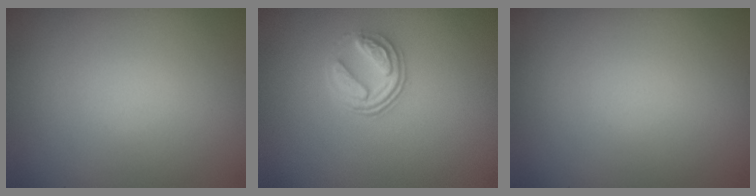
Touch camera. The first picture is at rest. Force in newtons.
{"total": 2.5, "press": 1.9, "slide": 1.6}
{"total": 0.0}